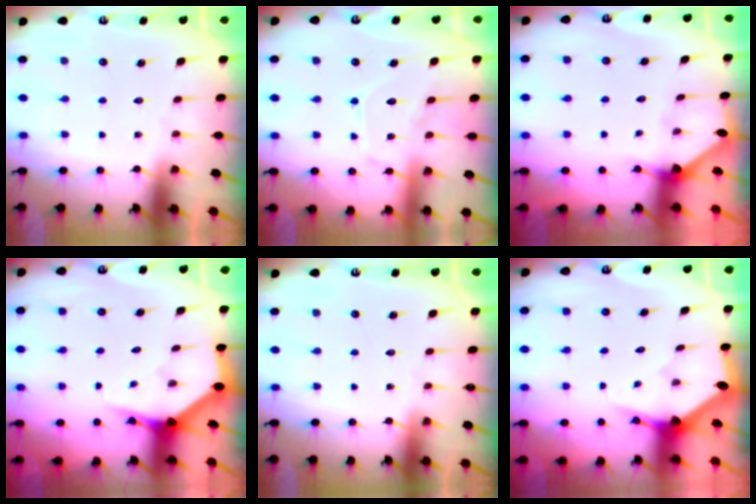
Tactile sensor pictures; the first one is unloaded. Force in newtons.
{"total": 10.1, "press": 10.1, "slide": 0.7}
{"total": 2.7, "press": 2.7, "slide": 0.2}
{"total": 4.0, "press": 4.0, "slide": 0.1}
{"total": 0.0}
{"total": 3.2, "press": 3.2, "slide": 0.2}